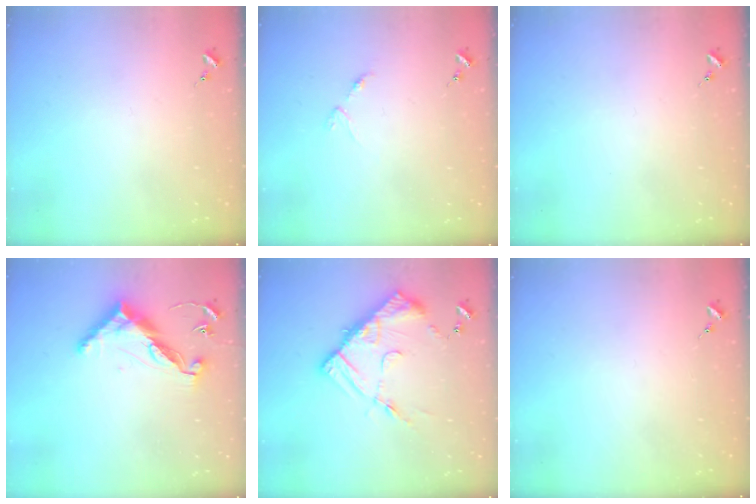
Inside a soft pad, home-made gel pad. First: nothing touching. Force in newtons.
{"total": 3.1, "press": 3.0, "slide": 0.5}
{"total": 0.0}
{"total": 11.6, "press": 11.6, "slide": 0.4}
{"total": 14.5, "press": 14.5, "slide": 1.3}
{"total": 0.0}